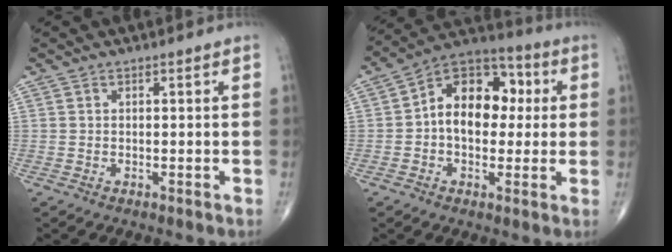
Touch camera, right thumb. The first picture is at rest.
{"total": 14.4, "force": [1.2, 9.8, 10.5], "torque": [-0.124, 0.033, 0.006]}